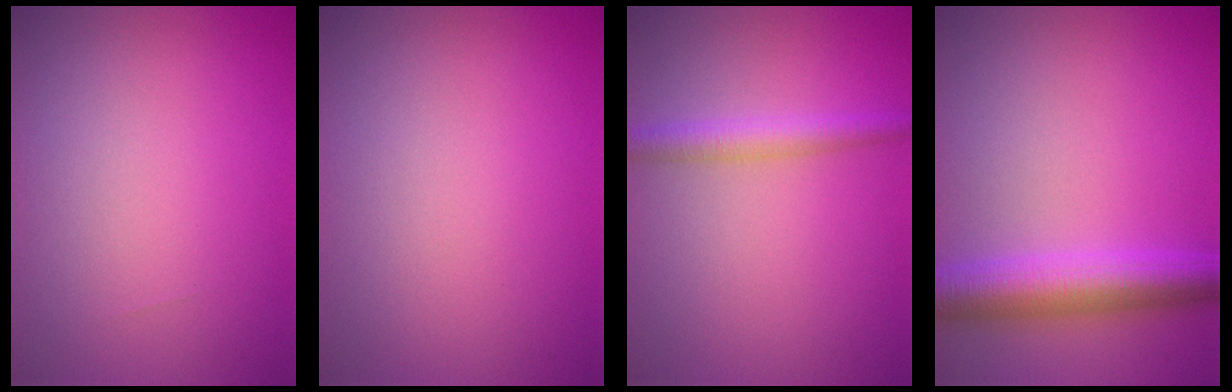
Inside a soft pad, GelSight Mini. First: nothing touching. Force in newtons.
{"total": 0.0}
{"total": 2.4, "press": 2.4, "slide": 0.0}
{"total": 5.6, "press": 5.6, "slide": 0.2}